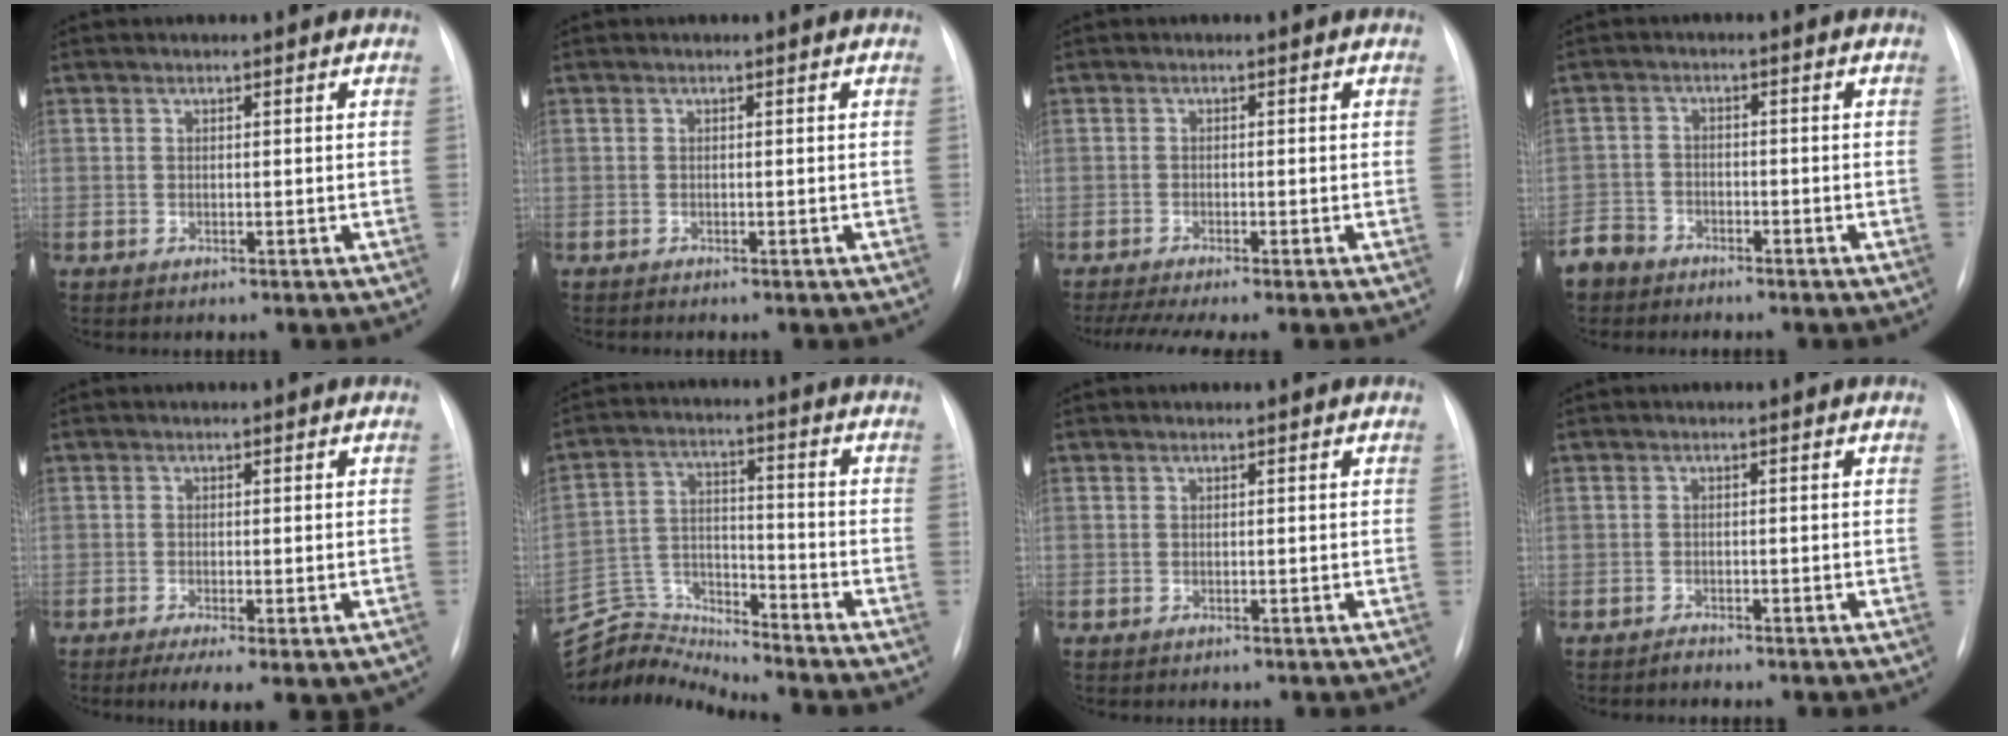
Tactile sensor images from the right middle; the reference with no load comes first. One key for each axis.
{"total": 0.0}
{"total": 6.5, "fx": -5.1, "fy": 0.1, "fz": 4.0, "tx": -0.060, "ty": -0.009, "tz": -0.081}
{"total": 4.8, "fx": -4.0, "fy": 2.7, "fz": 0.0, "tx": 0.002, "ty": -0.002, "tz": -0.081}
{"total": 7.6, "fx": -4.5, "fy": 2.5, "fz": 5.6, "tx": -0.077, "ty": -0.013, "tz": -0.067}
{"total": 9.8, "fx": -9.7, "fy": -0.9, "fz": -1.5, "tx": 0.022, "ty": 0.039, "tz": -0.184}
{"total": 0.0}
{"total": 0.7, "fx": -0.7, "fy": 0.1, "fz": 0.0, "tx": 0.003, "ty": -0.003, "tz": -0.012}